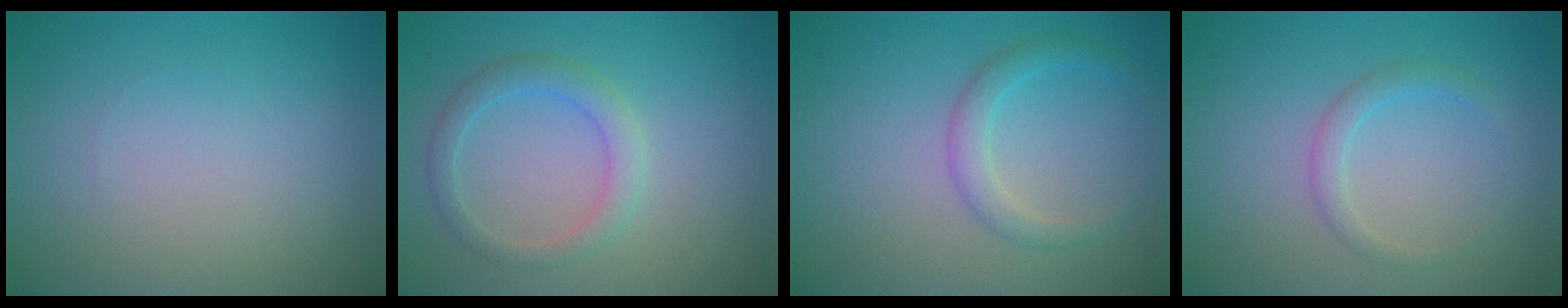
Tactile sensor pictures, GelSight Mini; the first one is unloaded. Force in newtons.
{"total": 2.4, "press": 2.4, "slide": 0.1}
{"total": 2.1, "press": 2.1, "slide": 0.1}
{"total": 1.6, "press": 1.6, "slide": 0.1}